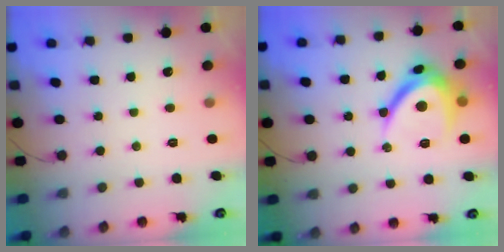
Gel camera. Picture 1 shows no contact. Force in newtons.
{"total": 10.6, "press": 10.6, "slide": 0.6}